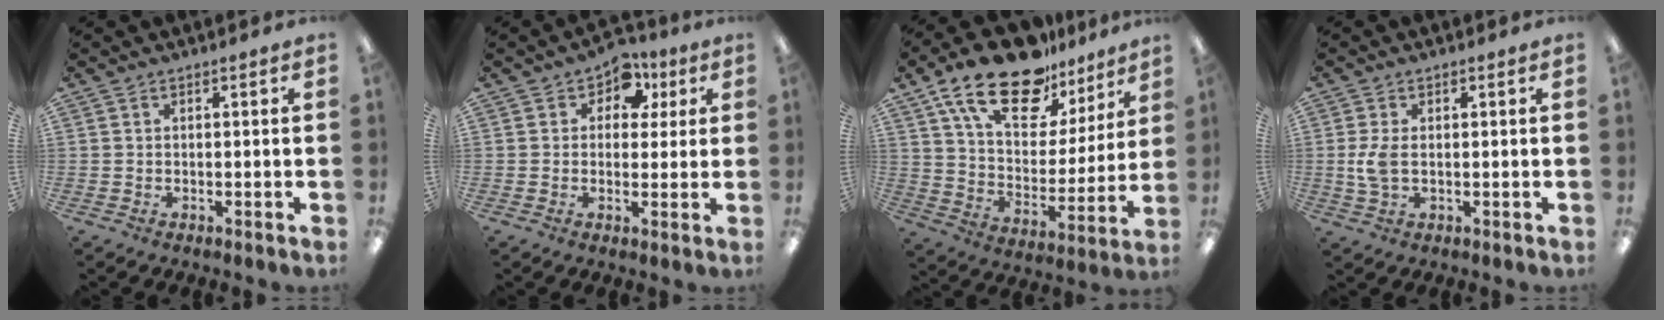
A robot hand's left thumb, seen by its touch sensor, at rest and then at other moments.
{"total": 6.5, "force": [2.8, 5.0, 3.1], "torque": [-0.036, -0.007, 0.044]}
{"total": 21.3, "force": [14.8, 9.9, 11.7], "torque": [-0.206, -0.086, 0.260]}
{"total": 5.1, "force": [0.1, 2.8, 4.3], "torque": [-0.092, -0.002, -0.005]}